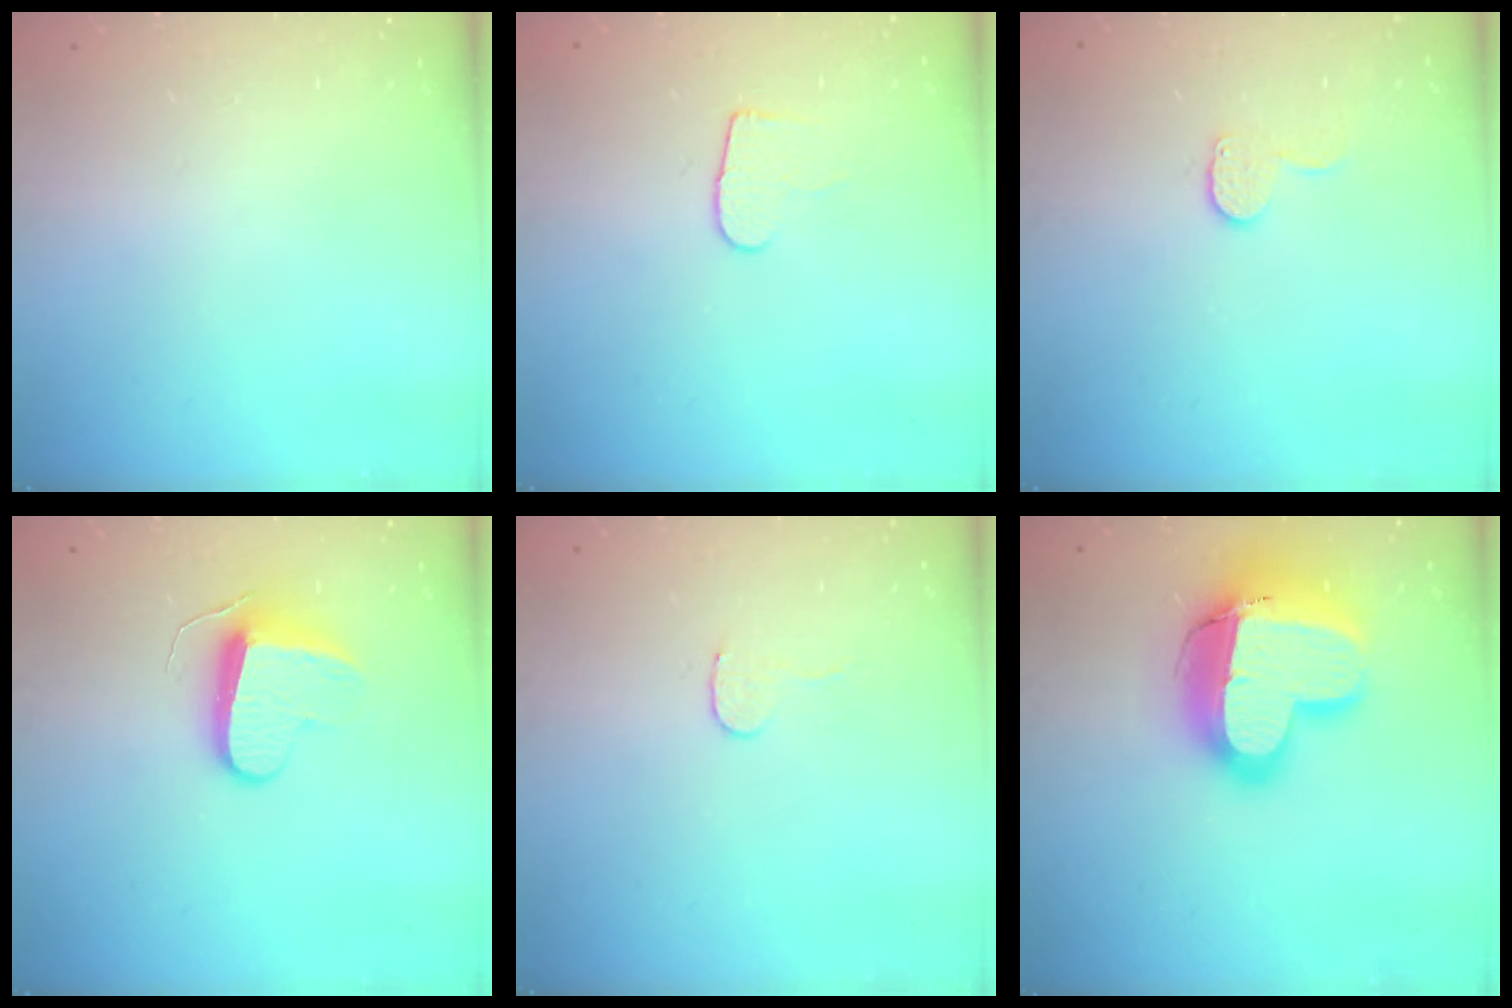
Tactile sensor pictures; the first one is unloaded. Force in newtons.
{"total": 6.3, "press": 6.3, "slide": 0.6}
{"total": 7.1, "press": 7.1, "slide": 0.4}
{"total": 8.9, "press": 8.9, "slide": 0.1}
{"total": 4.1, "press": 4.1, "slide": 0.3}
{"total": 18.9, "press": 18.8, "slide": 2.2}